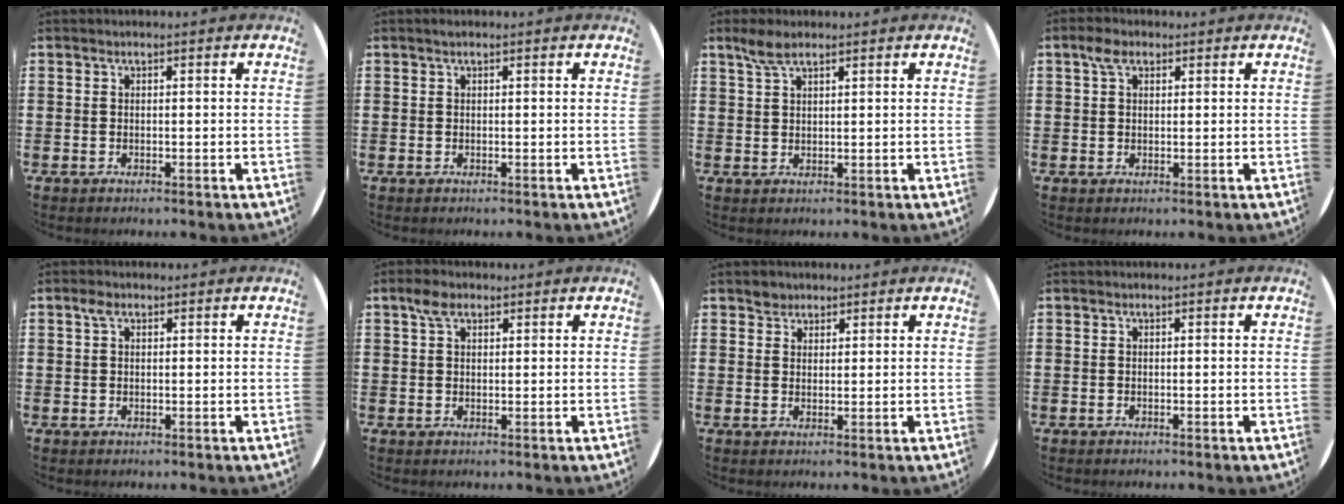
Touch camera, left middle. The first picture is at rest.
{"total": 0.0}
{"total": 3.1, "force": [2.3, 1.0, 1.8], "torque": [-0.039, 0.006, 0.041]}
{"total": 2.8, "force": [1.7, 1.6, 1.5], "torque": [-0.024, 0.005, 0.030]}
{"total": 1.5, "force": [0.8, 1.0, 0.9], "torque": [-0.018, 0.007, 0.015]}
{"total": 2.9, "force": [1.9, 1.6, 1.4], "torque": [-0.023, 0.005, 0.033]}
{"total": 2.0, "force": [1.7, 1.0, -0.1], "torque": [0.010, 0.000, 0.033]}
{"total": 0.0}